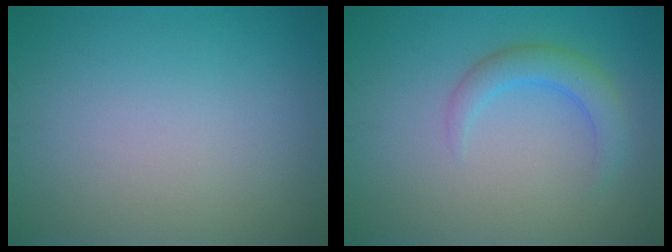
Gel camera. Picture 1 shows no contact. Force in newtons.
{"total": 2.6, "press": 2.6, "slide": 0.1}